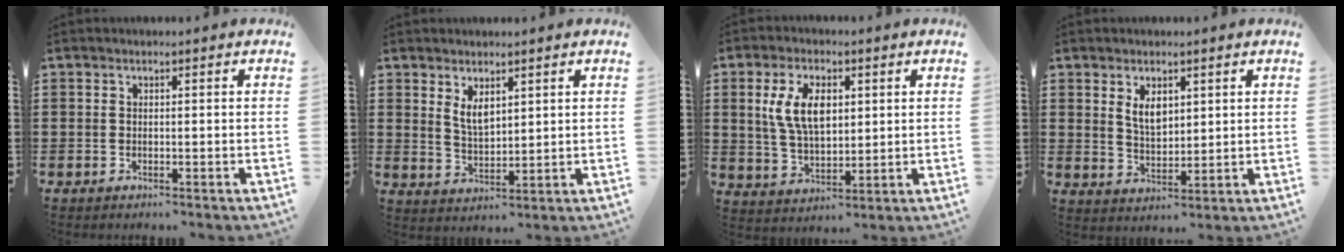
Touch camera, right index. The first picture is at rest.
{"total": 3.7, "force": [2.1, 1.7, 2.4], "torque": [-0.045, 0.000, 0.037]}
{"total": 8.0, "force": [2.1, 4.4, 6.4], "torque": [-0.144, 0.005, 0.031]}
{"total": 4.1, "force": [2.0, 2.2, 2.9], "torque": [-0.056, 0.002, 0.034]}